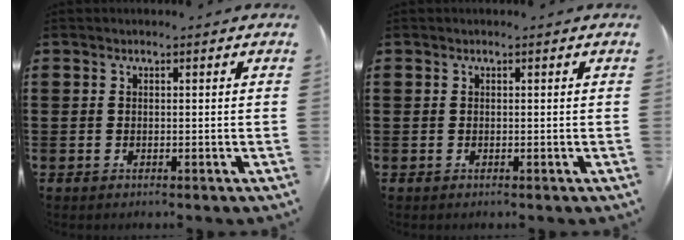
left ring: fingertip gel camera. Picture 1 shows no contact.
{"total": 0.0}